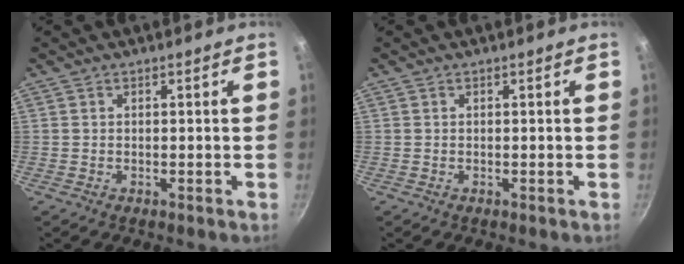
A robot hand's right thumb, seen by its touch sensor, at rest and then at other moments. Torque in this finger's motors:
{"motor_torque": [-0.13, 0.13, 0.11, -0.01, 0.01]}